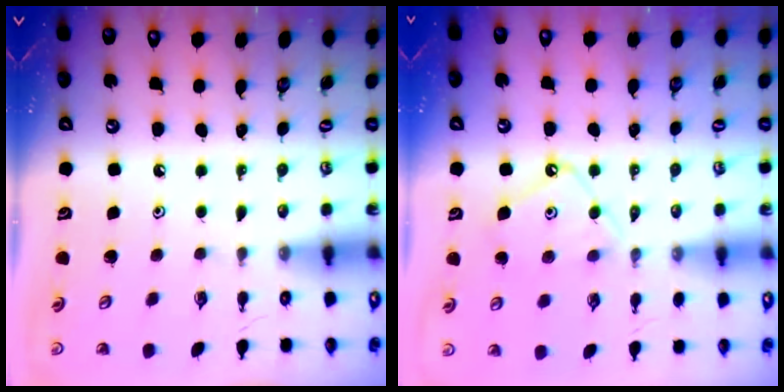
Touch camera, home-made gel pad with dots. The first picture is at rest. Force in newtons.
{"total": 10.5, "press": 10.4, "slide": 1.0}